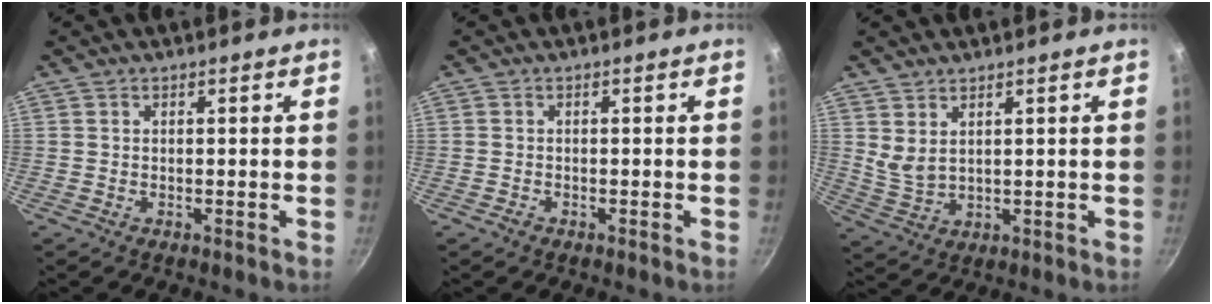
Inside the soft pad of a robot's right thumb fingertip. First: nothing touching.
{"total": 1.2, "force": [-0.8, 0.7, 0.5], "torque": [-0.008, 0.004, -0.014]}
{"total": 4.0, "force": [2.4, 1.9, 2.5], "torque": [-0.046, -0.024, 0.056]}